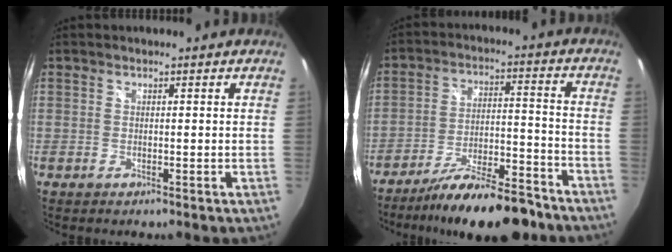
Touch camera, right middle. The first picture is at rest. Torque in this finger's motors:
{"motor_torque": [0.94, -1.20, 0.46, 0.13]}